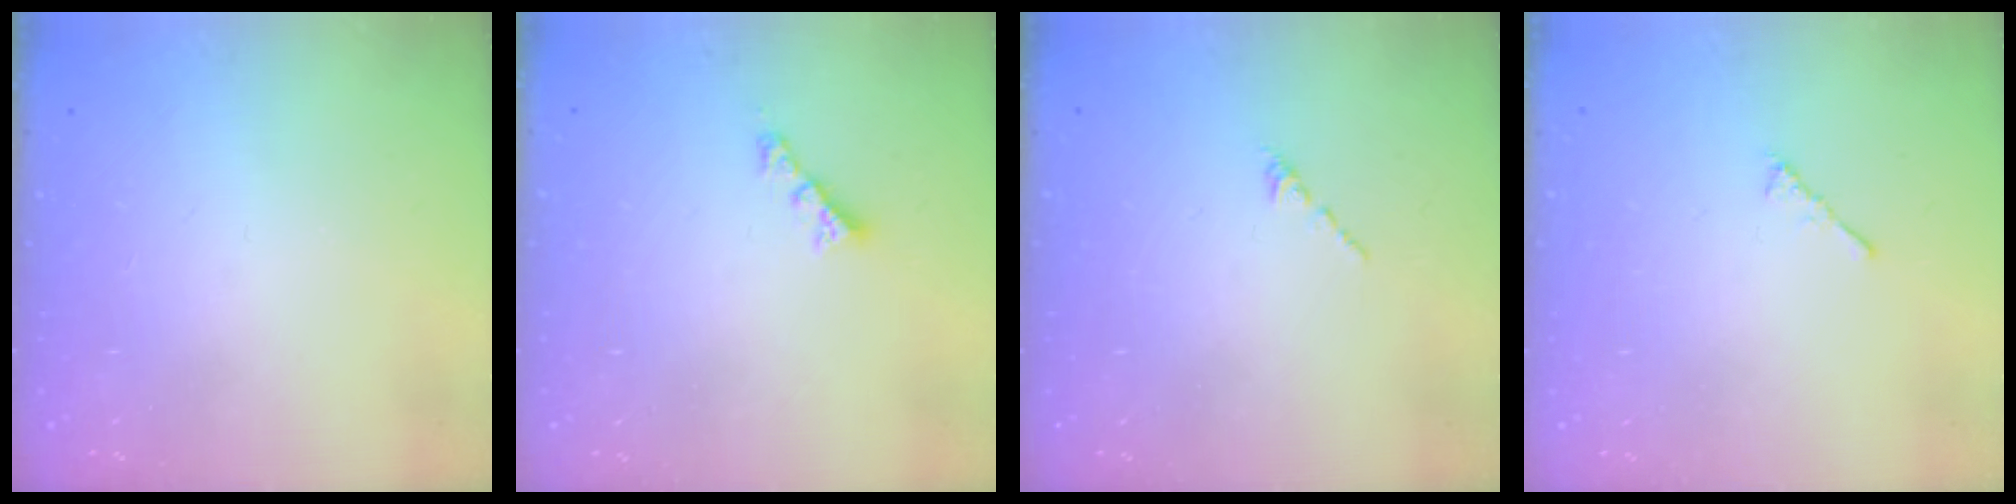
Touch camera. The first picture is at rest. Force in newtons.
{"total": 2.4, "press": 2.4, "slide": 0.3}
{"total": 0.6, "press": 0.5, "slide": 0.3}
{"total": 2.3, "press": 2.2, "slide": 0.6}